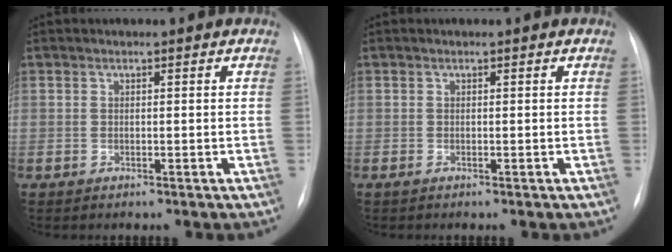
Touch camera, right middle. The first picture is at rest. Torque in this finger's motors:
{"motor_torque": [0.27, -0.06, 0.03, 0.01]}